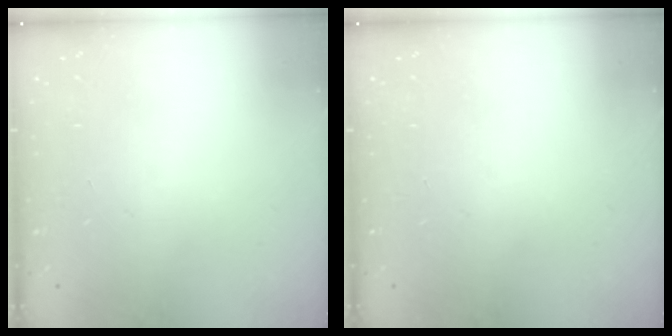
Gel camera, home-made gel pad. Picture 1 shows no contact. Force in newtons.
{"total": 0.0}